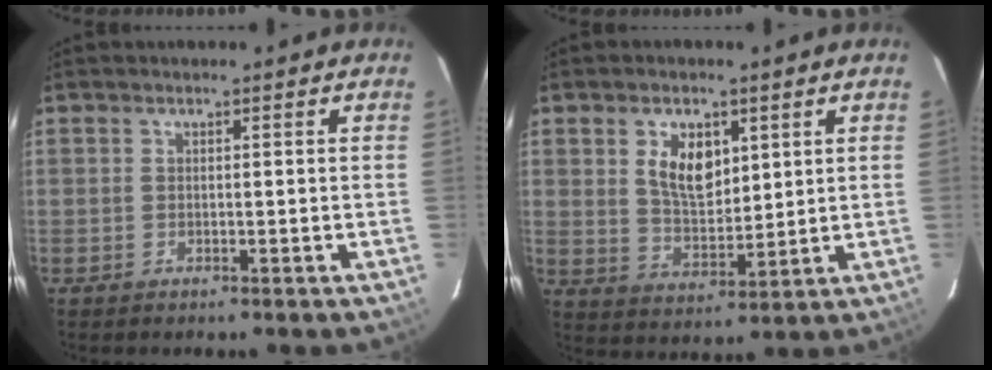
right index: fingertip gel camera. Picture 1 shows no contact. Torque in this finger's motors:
{"motor_torque": [0.38, 0.27, 0.21, 0.08]}